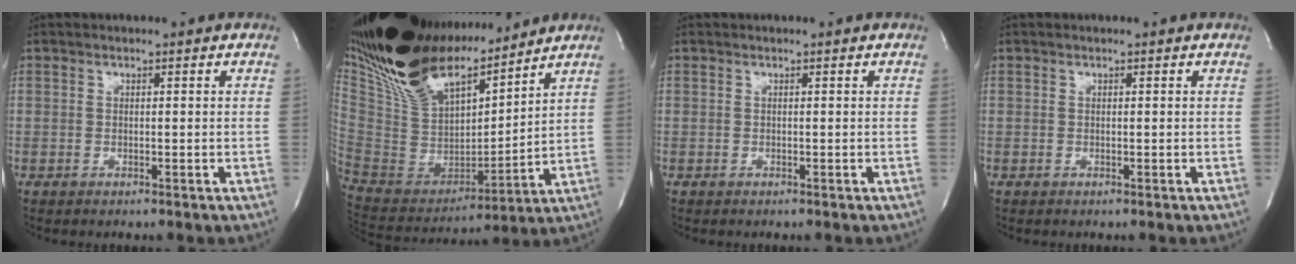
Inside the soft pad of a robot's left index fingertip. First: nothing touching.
{"total": 22.5, "force": [18.4, 6.9, 11.0], "torque": [-0.215, -0.008, 0.338]}
{"total": 0.0}
{"total": 0.0}